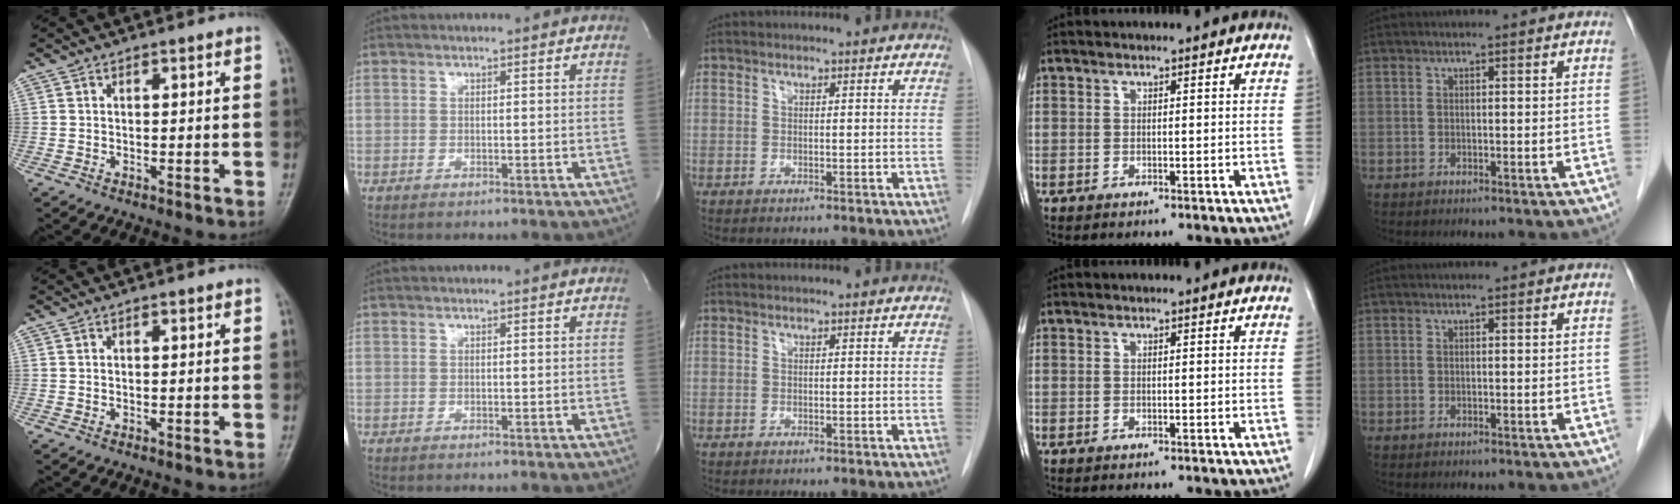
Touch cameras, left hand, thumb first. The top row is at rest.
{}